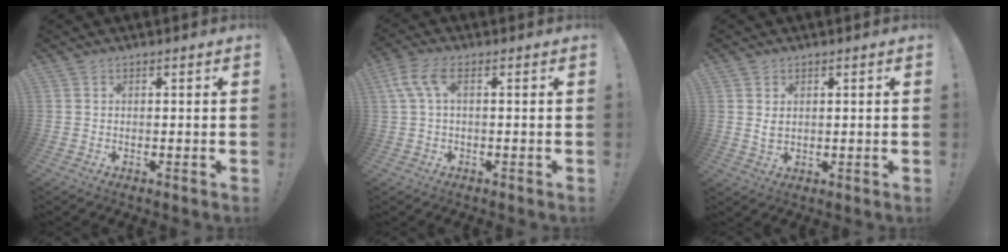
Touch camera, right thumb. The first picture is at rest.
{"total": 5.9, "force": [1.6, 2.0, 5.3], "torque": [-0.109, -0.003, 0.031]}
{"total": 2.9, "force": [1.4, 1.9, 1.6], "torque": [-0.017, -0.001, 0.024]}